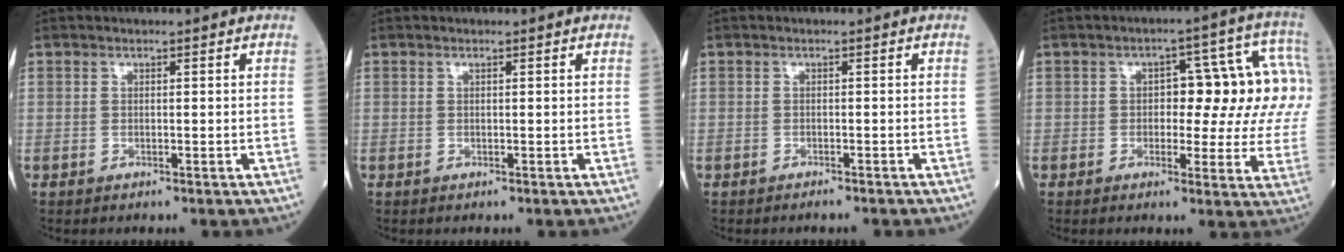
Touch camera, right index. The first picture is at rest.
{"total": 0.0}
{"total": 1.8, "force": [-1.7, 0.2, 0.6], "torque": [-0.016, -0.004, -0.019]}
{"total": 13.2, "force": [1.5, 5.2, 12.0], "torque": [-0.136, 0.039, 0.016]}